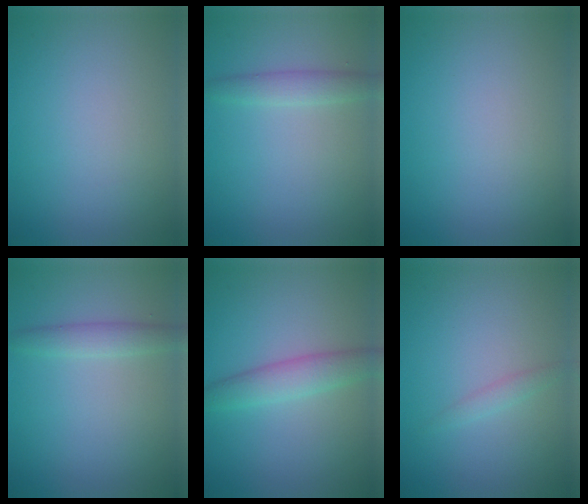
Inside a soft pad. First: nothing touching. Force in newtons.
{"total": 1.9, "press": 1.8, "slide": 0.1}
{"total": 0.0}
{"total": 1.9, "press": 1.9, "slide": 0.0}
{"total": 2.9, "press": 2.9, "slide": 0.2}
{"total": 1.0, "press": 1.0, "slide": 0.1}